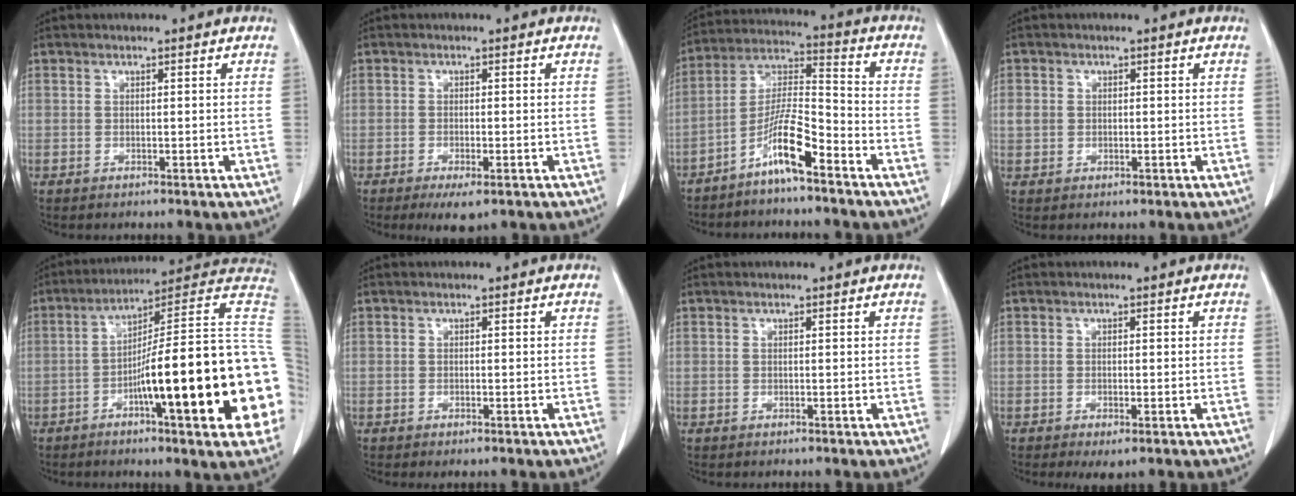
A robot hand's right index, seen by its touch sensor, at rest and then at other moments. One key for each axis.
{"total": 3.9, "fx": -2.3, "fy": 1.0, "fz": 3.1, "tx": -0.051, "ty": -0.009, "tz": -0.030}
{"total": 9.0, "fx": -5.8, "fy": 0.8, "fz": 6.8, "tx": -0.142, "ty": 0.004, "tz": -0.113}
{"total": 2.5, "fx": 0.1, "fy": 2.2, "fz": 1.1, "tx": -0.022, "ty": 0.006, "tz": 0.006}
{"total": 25.7, "fx": -5.0, "fy": 1.4, "fz": 25.2, "tx": -0.257, "ty": 0.015, "tz": -0.082}
{"total": 0.6, "fx": -0.4, "fy": 0.1, "fz": 0.4, "tx": -0.009, "ty": -0.003, "tz": -0.005}
{"total": 0.0}
{"total": 1.8, "fx": -1.0, "fy": 0.4, "fz": 1.5, "tx": -0.026, "ty": -0.006, "tz": -0.011}